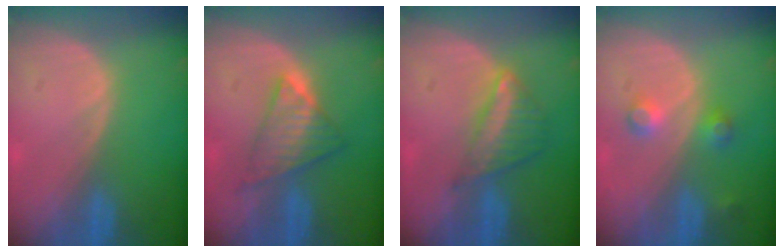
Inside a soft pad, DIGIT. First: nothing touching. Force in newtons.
{"total": 6.1, "press": 6.0, "slide": 1.0}
{"total": 6.1, "press": 5.4, "slide": 2.9}
{"total": 3.6, "press": 3.4, "slide": 1.1}